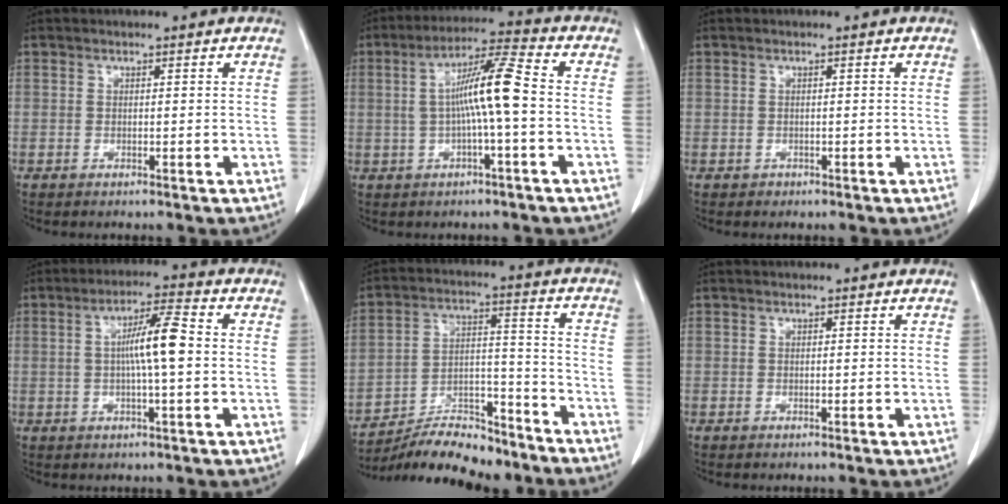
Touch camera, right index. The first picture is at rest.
{"total": 8.9, "force": [-0.1, 0.1, 8.9], "torque": [-0.158, 0.021, -0.004]}
{"total": 0.5, "force": [-0.3, 0.5, 0.0], "torque": [-0.005, 0.002, -0.004]}
{"total": 7.1, "force": [0.4, 0.5, 7.1], "torque": [-0.125, 0.011, 0.005]}
{"total": 14.0, "force": [-12.8, 3.2, 4.6], "torque": [-0.071, 0.032, -0.215]}
{"total": 0.0}